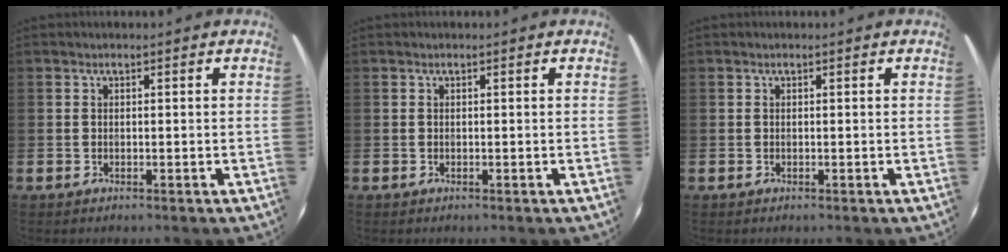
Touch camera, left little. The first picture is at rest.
{"total": 0.0}
{"total": 0.0}